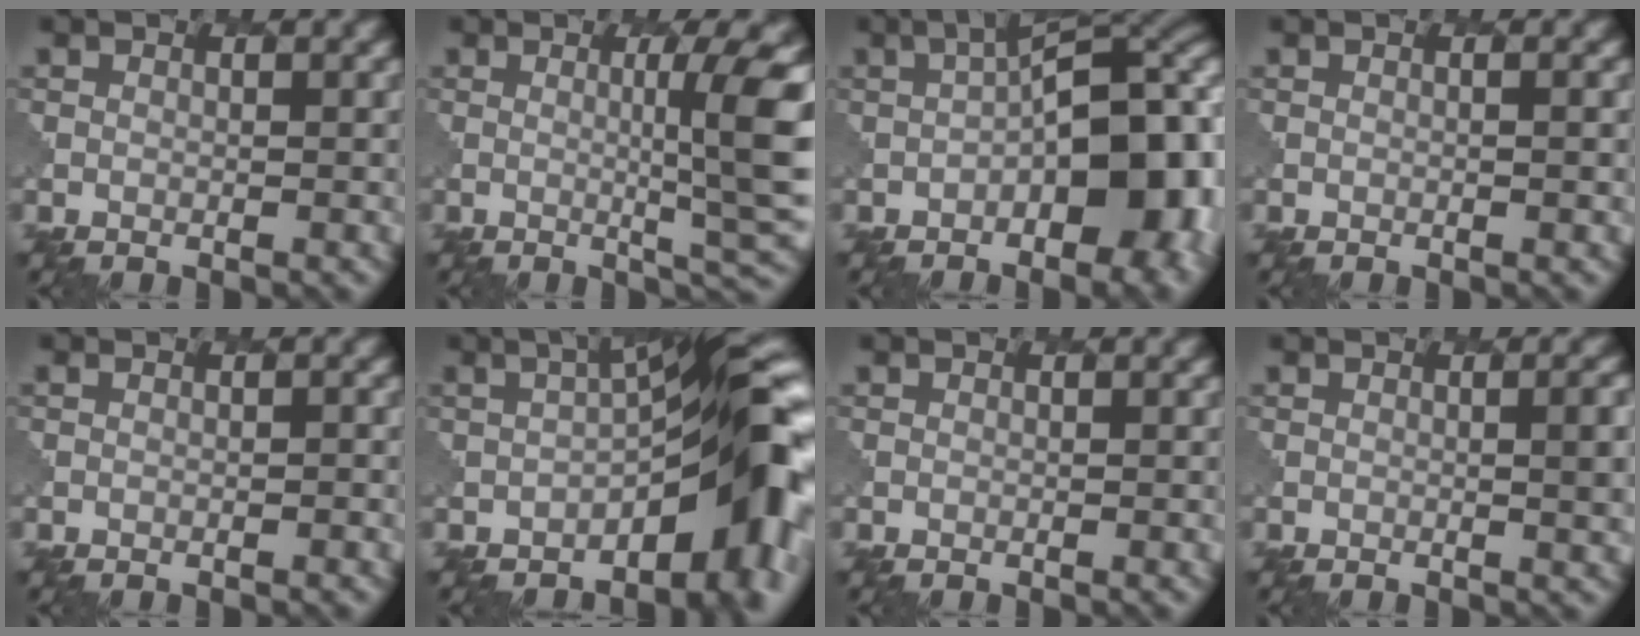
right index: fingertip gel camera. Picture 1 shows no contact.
{"total": 7.3, "force": [0.6, 1.2, 7.2], "torque": [-0.094, -0.004, 0.012]}
{"total": 11.7, "force": [-2.0, 5.8, 10.0], "torque": [-0.091, 0.014, -0.036]}
{"total": 0.6, "force": [0.0, -0.1, 0.6], "torque": [-0.002, 0.002, -0.002]}
{"total": 0.8, "force": [-0.3, 0.5, 0.6], "torque": [-0.005, 0.000, -0.001]}
{"total": 9.7, "force": [-2.8, 3.4, 8.6], "torque": [-0.098, 0.013, -0.050]}
{"total": 0.0}
{"total": 3.6, "force": [0.3, 1.0, 3.5], "torque": [-0.031, 0.004, 0.005]}